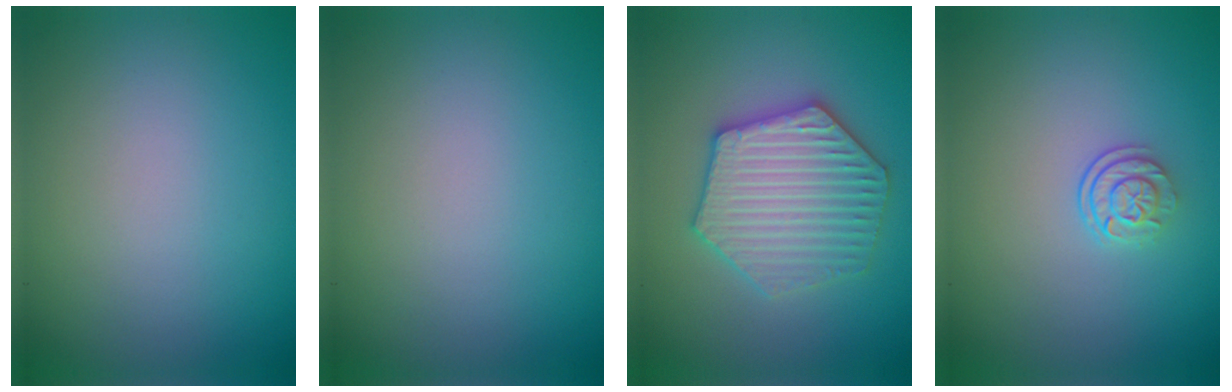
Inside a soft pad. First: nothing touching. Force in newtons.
{"total": 0.0}
{"total": 6.2, "press": 6.1, "slide": 1.1}
{"total": 2.3, "press": 1.7, "slide": 1.5}